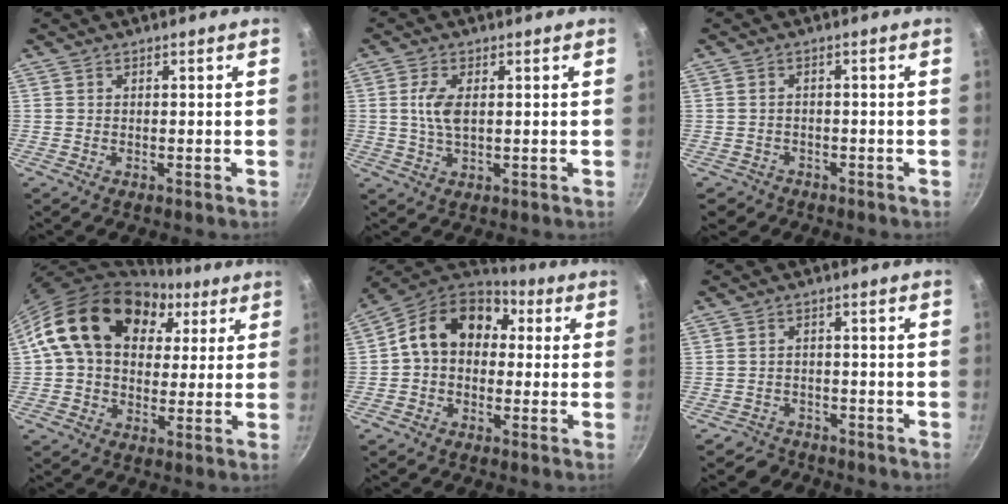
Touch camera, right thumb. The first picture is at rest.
{"total": 5.1, "force": [0.7, 2.4, 4.5], "torque": [-0.092, 0.002, 0.013]}
{"total": 3.3, "force": [-1.7, 2.7, 0.7], "torque": [-0.006, 0.025, -0.020]}
{"total": 18.7, "force": [6.6, 13.3, 11.3], "torque": [-0.167, 0.012, 0.100]}
{"total": 13.9, "force": [2.1, 10.6, 8.8], "torque": [-0.113, 0.035, 0.012]}
{"total": 3.9, "force": [-3.1, 2.4, -0.3], "torque": [0.020, 0.045, -0.051]}